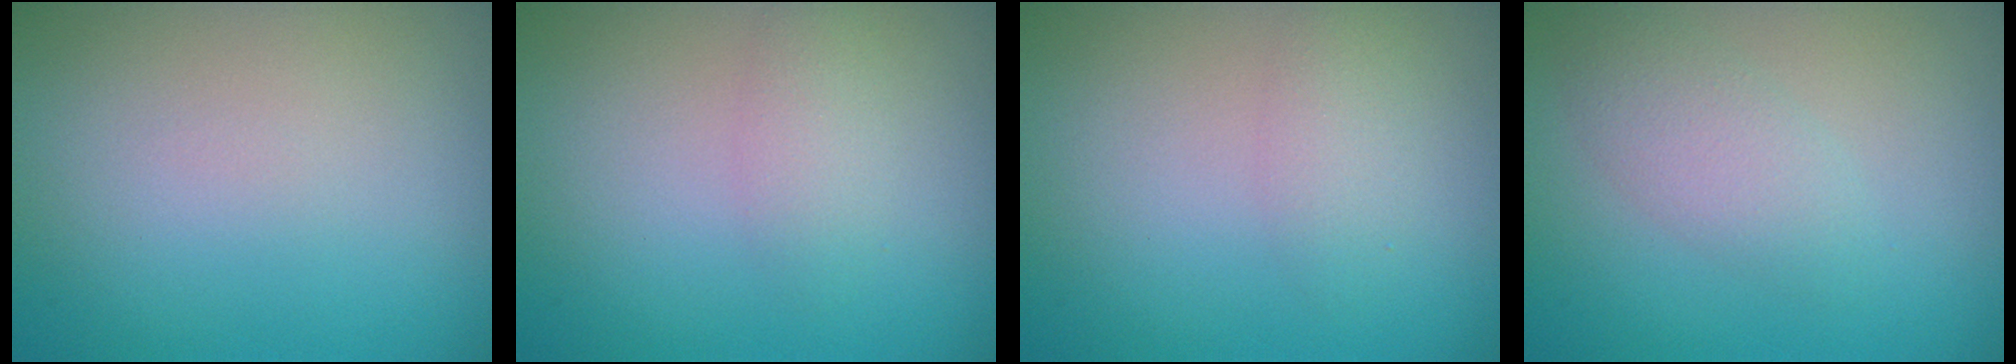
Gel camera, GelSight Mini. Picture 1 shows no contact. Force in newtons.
{"total": 1.8, "press": 1.8, "slide": 0.1}
{"total": 1.8, "press": 1.8, "slide": 0.0}
{"total": 2.5, "press": 2.5, "slide": 0.0}